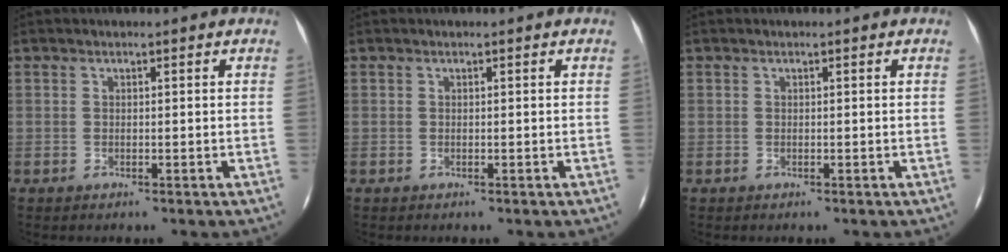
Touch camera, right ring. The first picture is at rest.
{"total": 0.0}
{"total": 0.0}